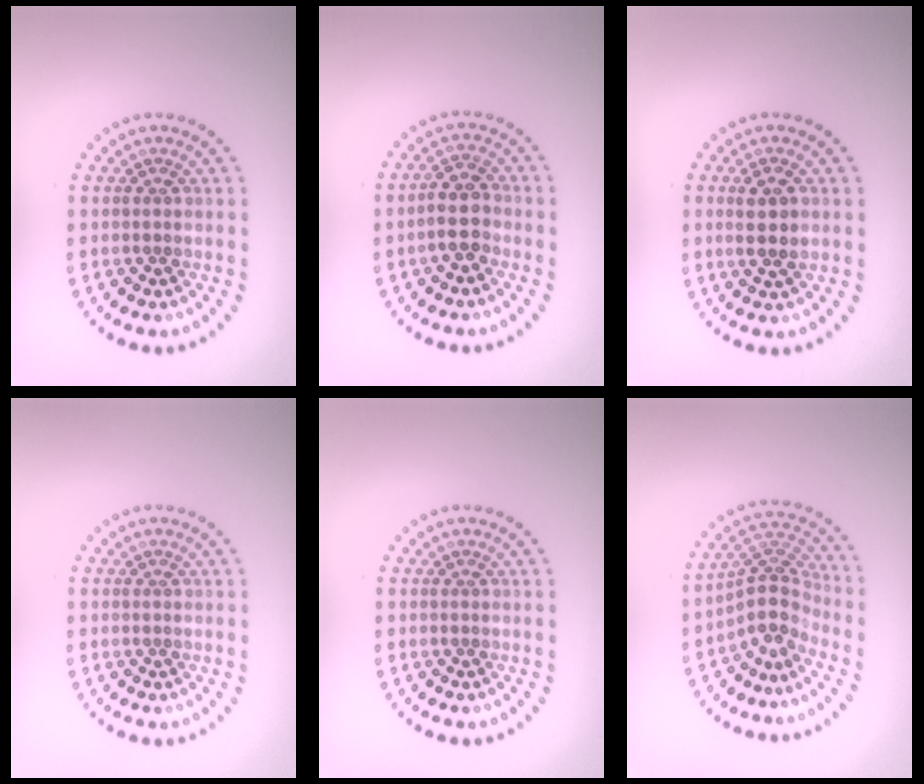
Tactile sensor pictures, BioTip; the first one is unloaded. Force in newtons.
{"total": 2.9, "press": 2.6, "slide": 1.3}
{"total": 2.6, "press": 2.5, "slide": 0.7}
{"total": 0.0}
{"total": 0.0}
{"total": 4.0, "press": 2.8, "slide": 2.8}